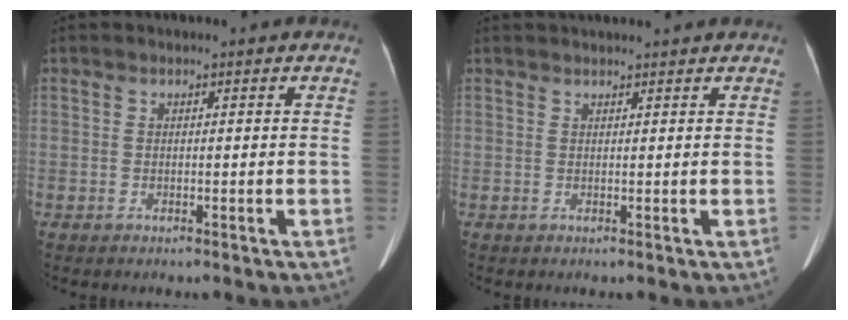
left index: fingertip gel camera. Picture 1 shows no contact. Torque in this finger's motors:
{"motor_torque": [0.48, -0.61, 0.00, 0.04]}